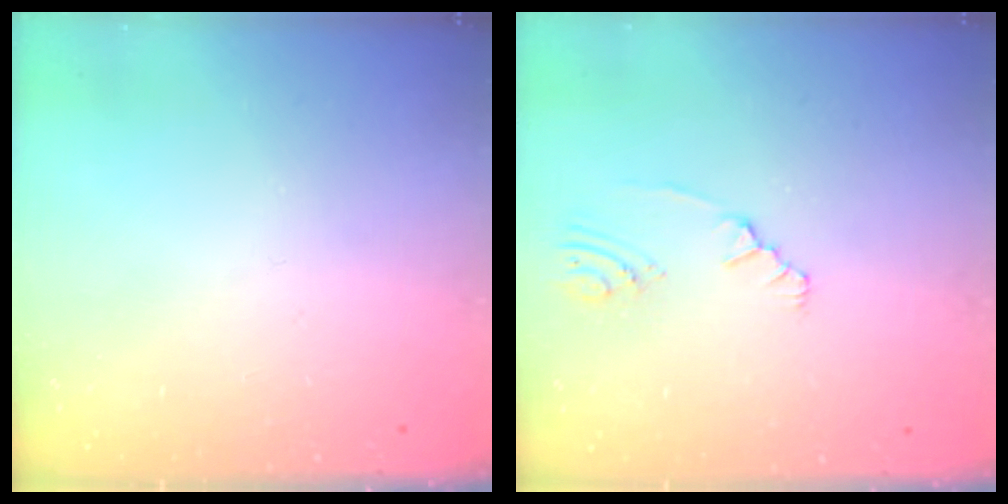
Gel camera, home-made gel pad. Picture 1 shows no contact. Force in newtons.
{"total": 2.1, "press": 1.9, "slide": 0.9}